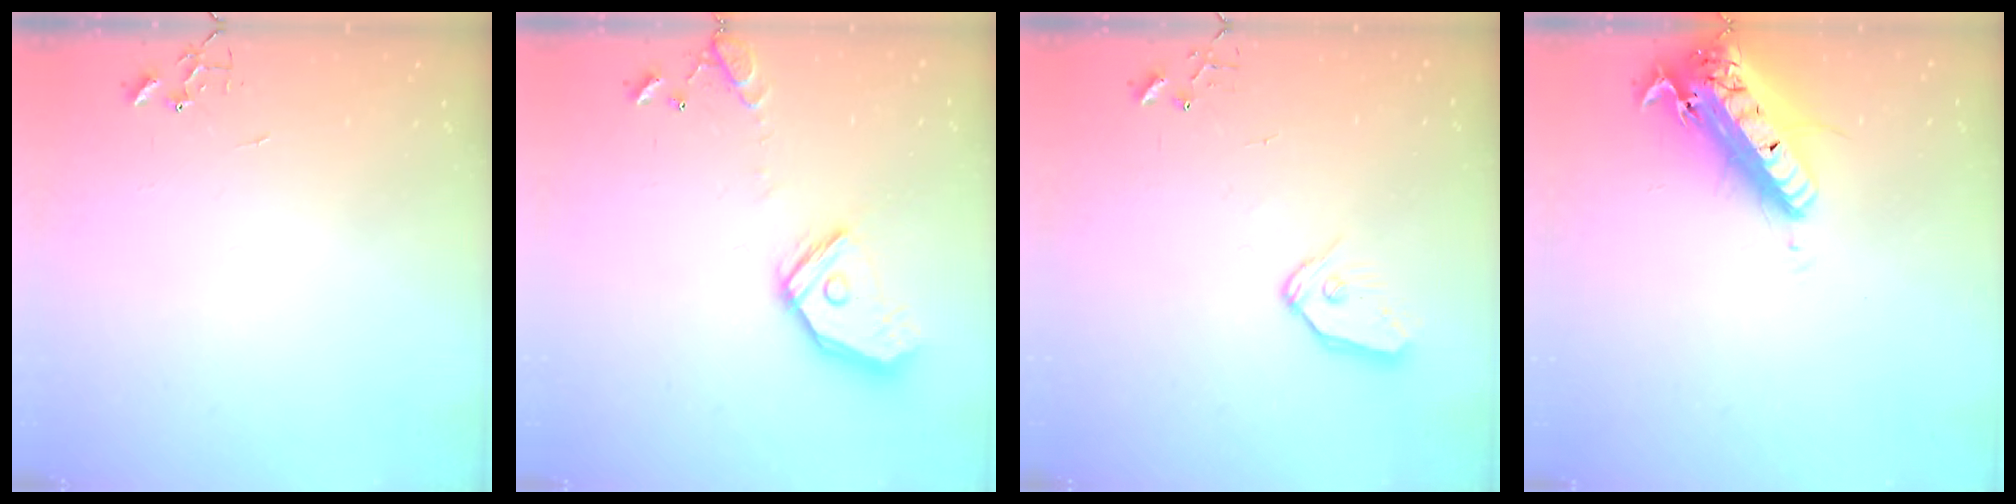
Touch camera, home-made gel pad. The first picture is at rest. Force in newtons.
{"total": 16.3, "press": 16.1, "slide": 2.4}
{"total": 8.9, "press": 8.8, "slide": 0.6}
{"total": 21.3, "press": 20.9, "slide": 4.2}